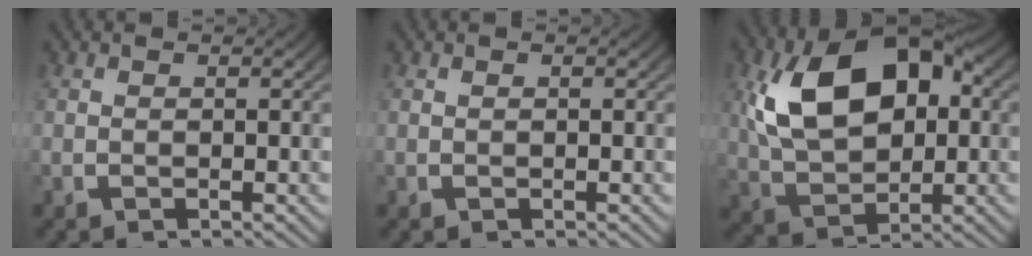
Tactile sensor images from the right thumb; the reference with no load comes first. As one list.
[{"total": 0.0}, {"total": 13.9, "force": [1.9, 8.9, 10.5], "torque": [-0.223, -0.028, 0.054]}]